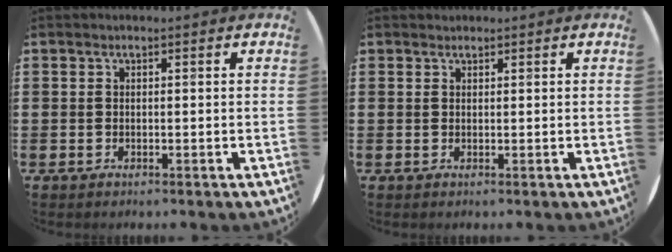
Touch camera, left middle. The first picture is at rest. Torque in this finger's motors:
{"motor_torque": [0.46, -0.46, -0.02, 0.00]}